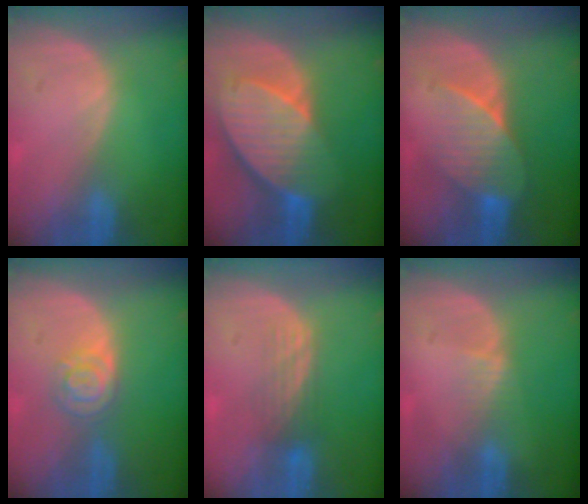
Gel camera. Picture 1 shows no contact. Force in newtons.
{"total": 10.2, "press": 8.9, "slide": 5.0}
{"total": 7.0, "press": 6.6, "slide": 2.4}
{"total": 4.4, "press": 3.9, "slide": 2.0}
{"total": 3.5, "press": 3.1, "slide": 1.6}
{"total": 1.6, "press": 1.6, "slide": 0.3}